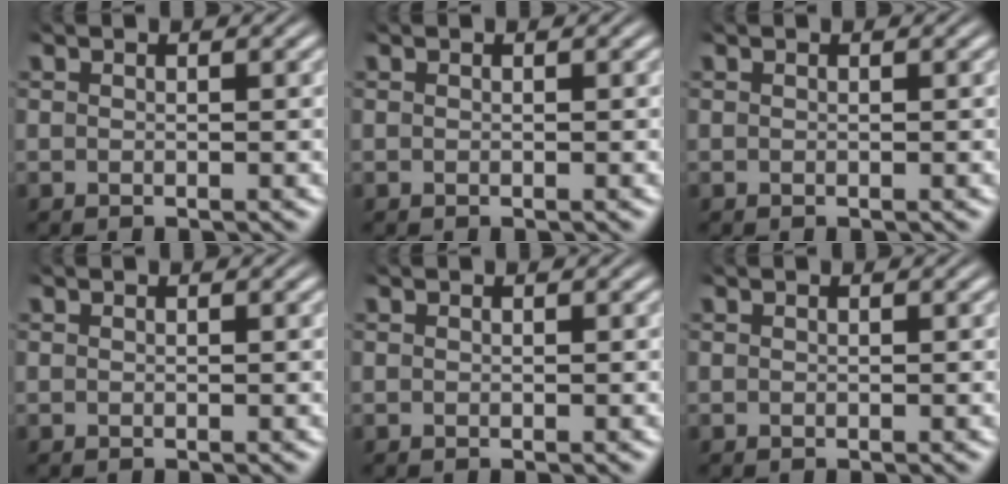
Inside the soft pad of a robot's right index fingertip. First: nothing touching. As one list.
[{"total": 0.0}, {"total": 0.0}, {"total": 0.0}, {"total": 0.0}, {"total": 0.0}]